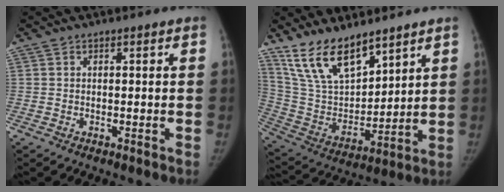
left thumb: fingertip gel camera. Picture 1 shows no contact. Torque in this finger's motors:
{"motor_torque": [0.89, 0.62, 1.24, -1.53, 0.12]}